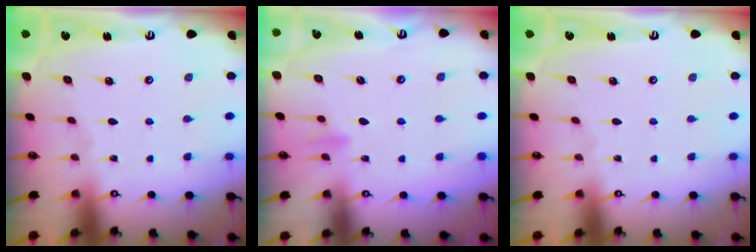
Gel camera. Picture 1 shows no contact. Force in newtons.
{"total": 6.6, "press": 6.5, "slide": 1.2}
{"total": 0.0}